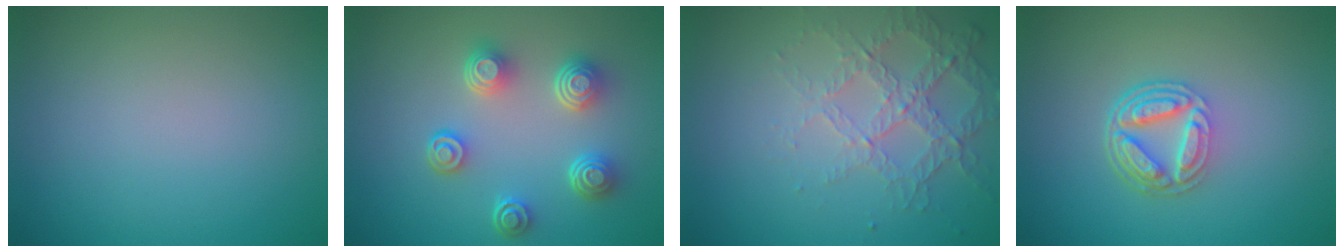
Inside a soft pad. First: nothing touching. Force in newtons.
{"total": 4.7, "press": 3.6, "slide": 3.1}
{"total": 4.1, "press": 2.9, "slide": 3.0}
{"total": 4.4, "press": 3.3, "slide": 2.9}